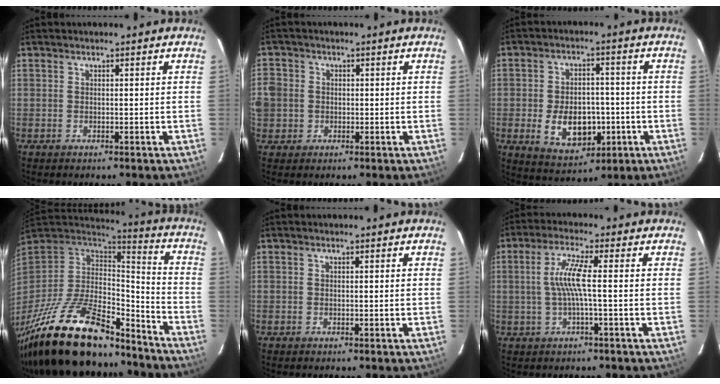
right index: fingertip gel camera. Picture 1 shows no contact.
{"total": 5.9, "force": [-0.7, 5.6, 1.6], "torque": [-0.047, 0.015, -0.008]}
{"total": 11.3, "force": [-2.9, 7.4, 8.1], "torque": [-0.164, -0.002, -0.028]}
{"total": 31.0, "force": [-22.3, 11.1, 18.5], "torque": [-0.360, -0.033, -0.357]}
{"total": 0.0}
{"total": 5.8, "force": [-0.5, -0.5, 5.7], "torque": [-0.121, 0.001, -0.004]}